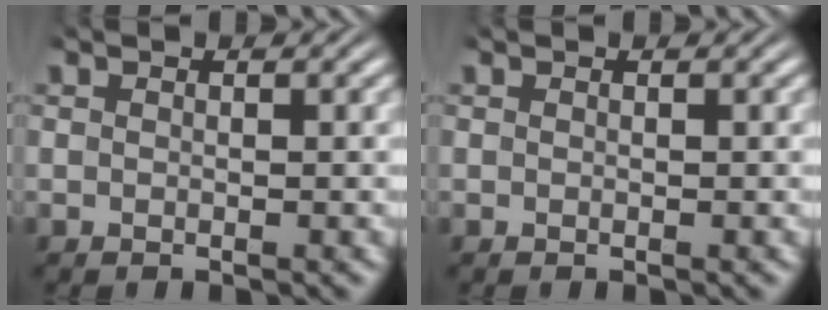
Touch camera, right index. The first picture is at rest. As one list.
[{"total": 0.0}]